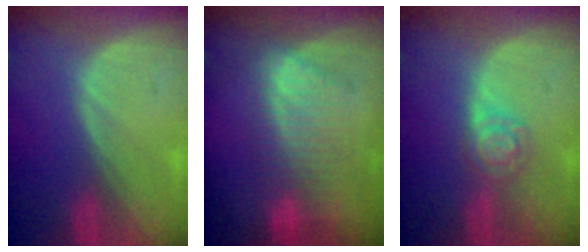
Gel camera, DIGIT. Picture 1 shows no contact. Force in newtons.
{"total": 7.8, "press": 7.4, "slide": 2.5}
{"total": 3.8, "press": 3.8, "slide": 0.2}